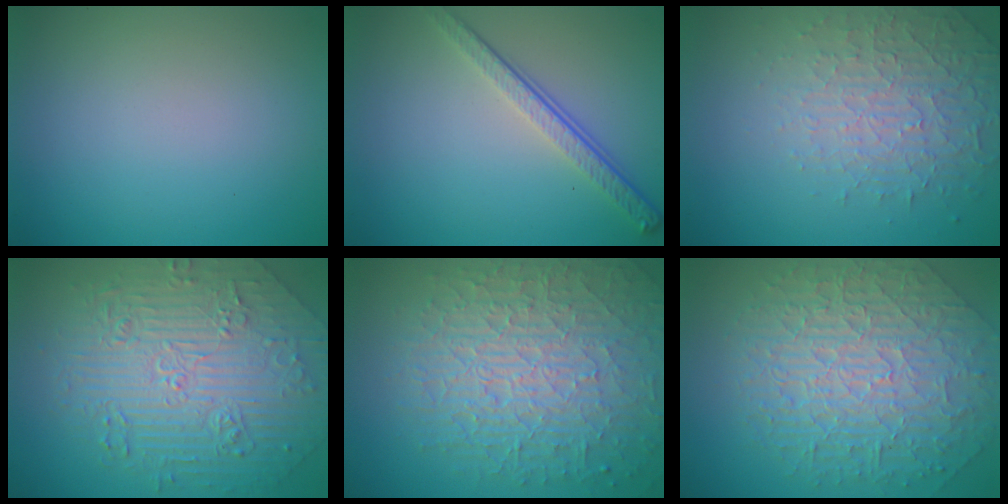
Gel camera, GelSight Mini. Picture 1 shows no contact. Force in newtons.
{"total": 4.0, "press": 2.8, "slide": 2.9}
{"total": 4.5, "press": 3.3, "slide": 3.1}
{"total": 6.9, "press": 6.0, "slide": 3.5}
{"total": 10.2, "press": 6.8, "slide": 7.6}
{"total": 9.9, "press": 6.6, "slide": 7.3}